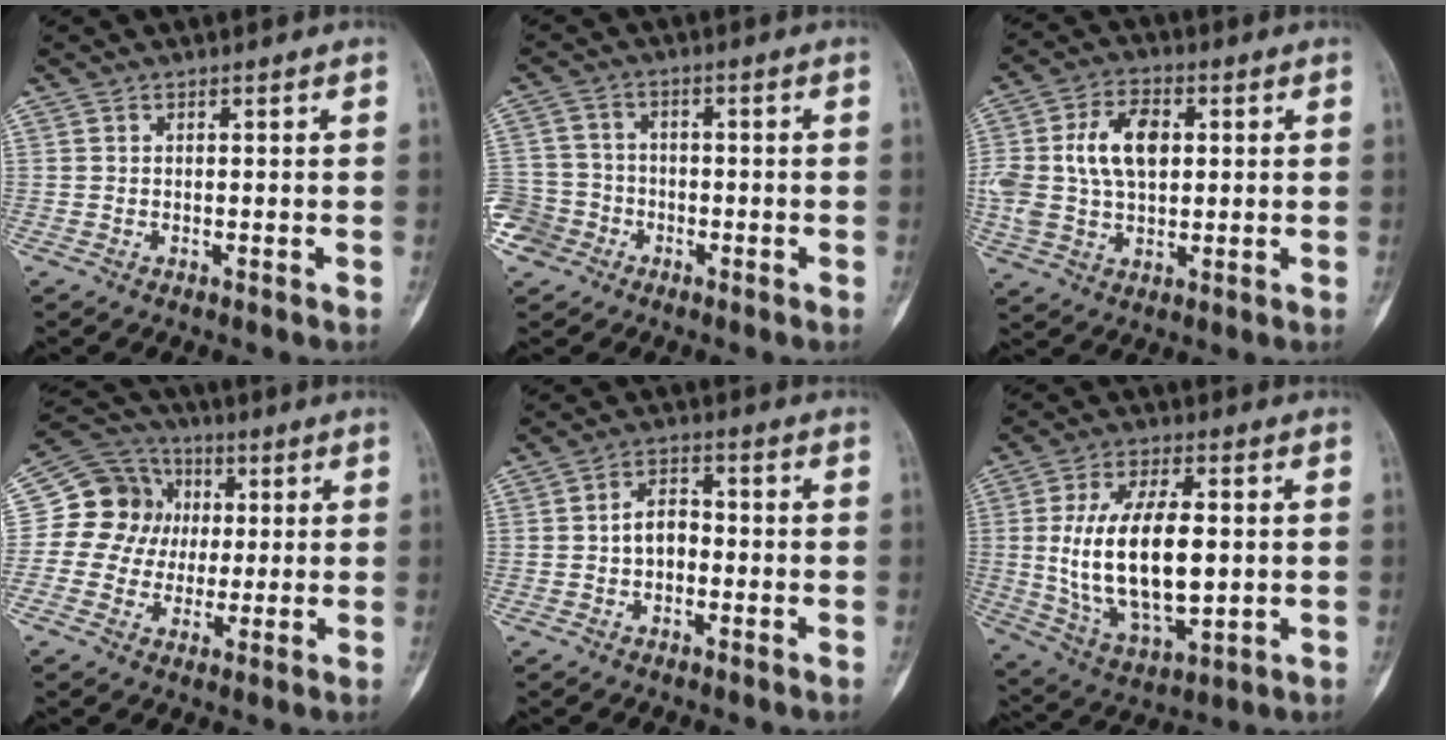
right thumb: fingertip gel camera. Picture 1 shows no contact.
{"total": 7.8, "force": [-3.9, 6.6, 0.9], "torque": [-0.007, 0.030, -0.071]}
{"total": 12.6, "force": [2.0, 8.0, 9.6], "torque": [-0.175, 0.009, 0.039]}
{"total": 12.7, "force": [1.5, 11.6, 4.9], "torque": [-0.051, 0.021, 0.018]}
{"total": 5.3, "force": [-0.7, 3.7, 3.8], "torque": [-0.052, 0.022, -0.019]}
{"total": 19.2, "force": [0.8, 9.5, 16.6], "torque": [-0.294, -0.006, 0.028]}